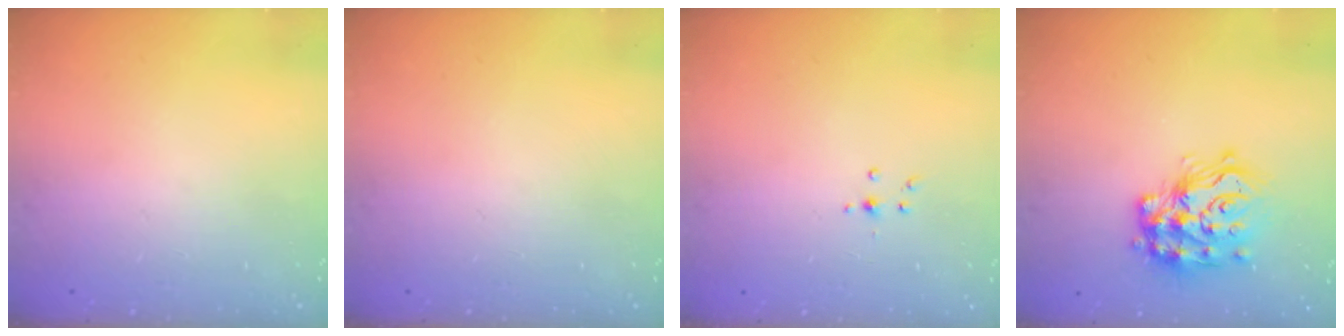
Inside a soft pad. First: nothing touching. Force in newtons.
{"total": 0.0}
{"total": 2.9, "press": 2.8, "slide": 0.7}
{"total": 18.0, "press": 17.9, "slide": 1.1}